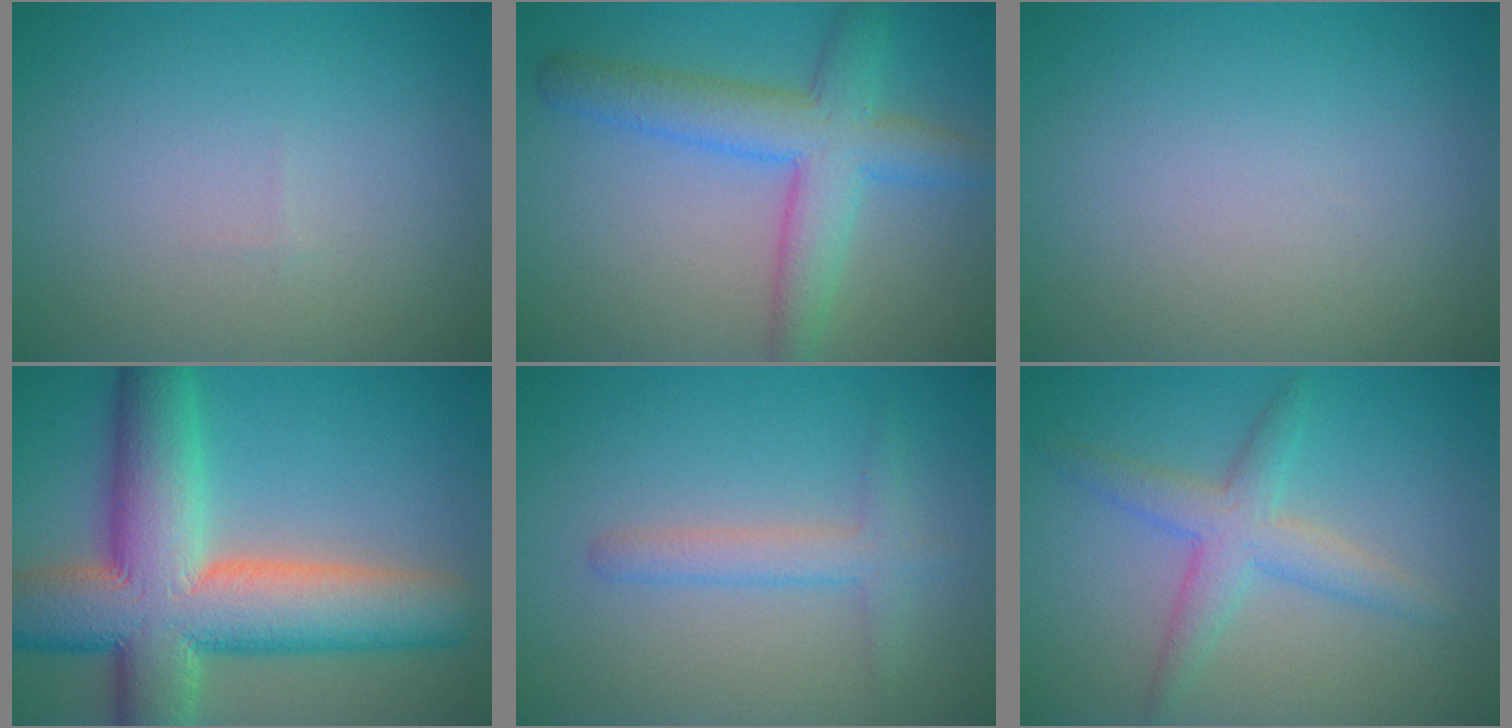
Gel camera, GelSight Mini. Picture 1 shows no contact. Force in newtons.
{"total": 6.1, "press": 6.1, "slide": 0.2}
{"total": 0.0}
{"total": 13.8, "press": 13.7, "slide": 0.9}
{"total": 2.3, "press": 2.3, "slide": 0.2}
{"total": 3.6, "press": 3.6, "slide": 0.1}